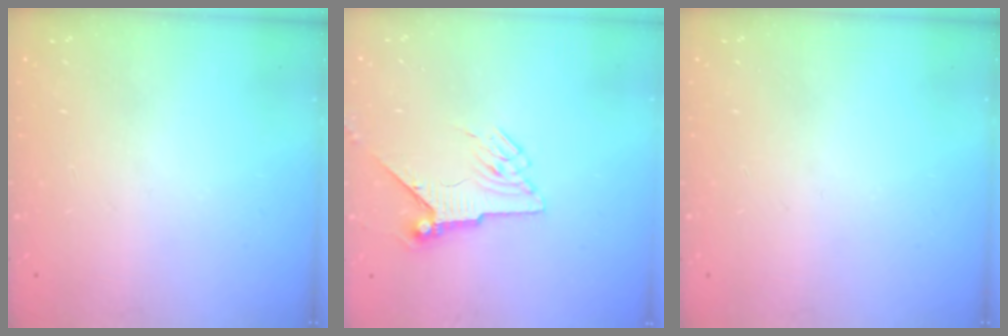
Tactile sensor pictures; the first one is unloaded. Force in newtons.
{"total": 6.7, "press": 6.7, "slide": 1.0}
{"total": 0.0}